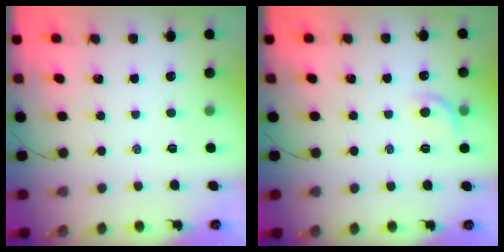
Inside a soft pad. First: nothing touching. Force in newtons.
{"total": 6.5, "press": 6.3, "slide": 1.4}